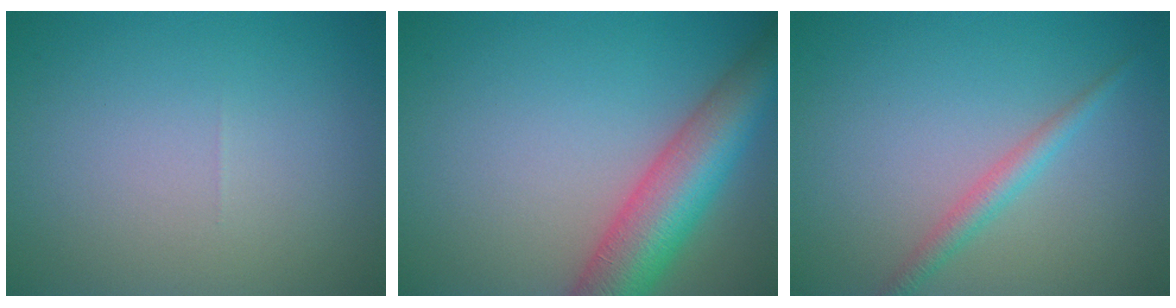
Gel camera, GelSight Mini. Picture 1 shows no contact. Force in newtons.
{"total": 8.2, "press": 8.2, "slide": 0.5}
{"total": 2.0, "press": 2.0, "slide": 0.0}